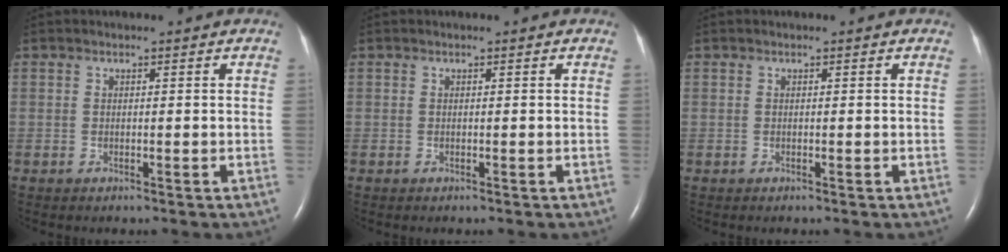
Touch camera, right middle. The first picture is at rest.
{"total": 0.0}
{"total": 0.0}